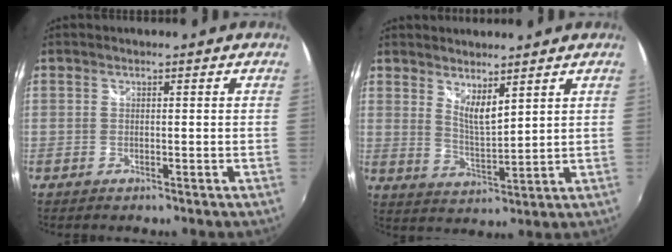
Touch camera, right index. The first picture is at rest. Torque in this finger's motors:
{"motor_torque": [0.03, 0.12, 0.00, 0.01]}